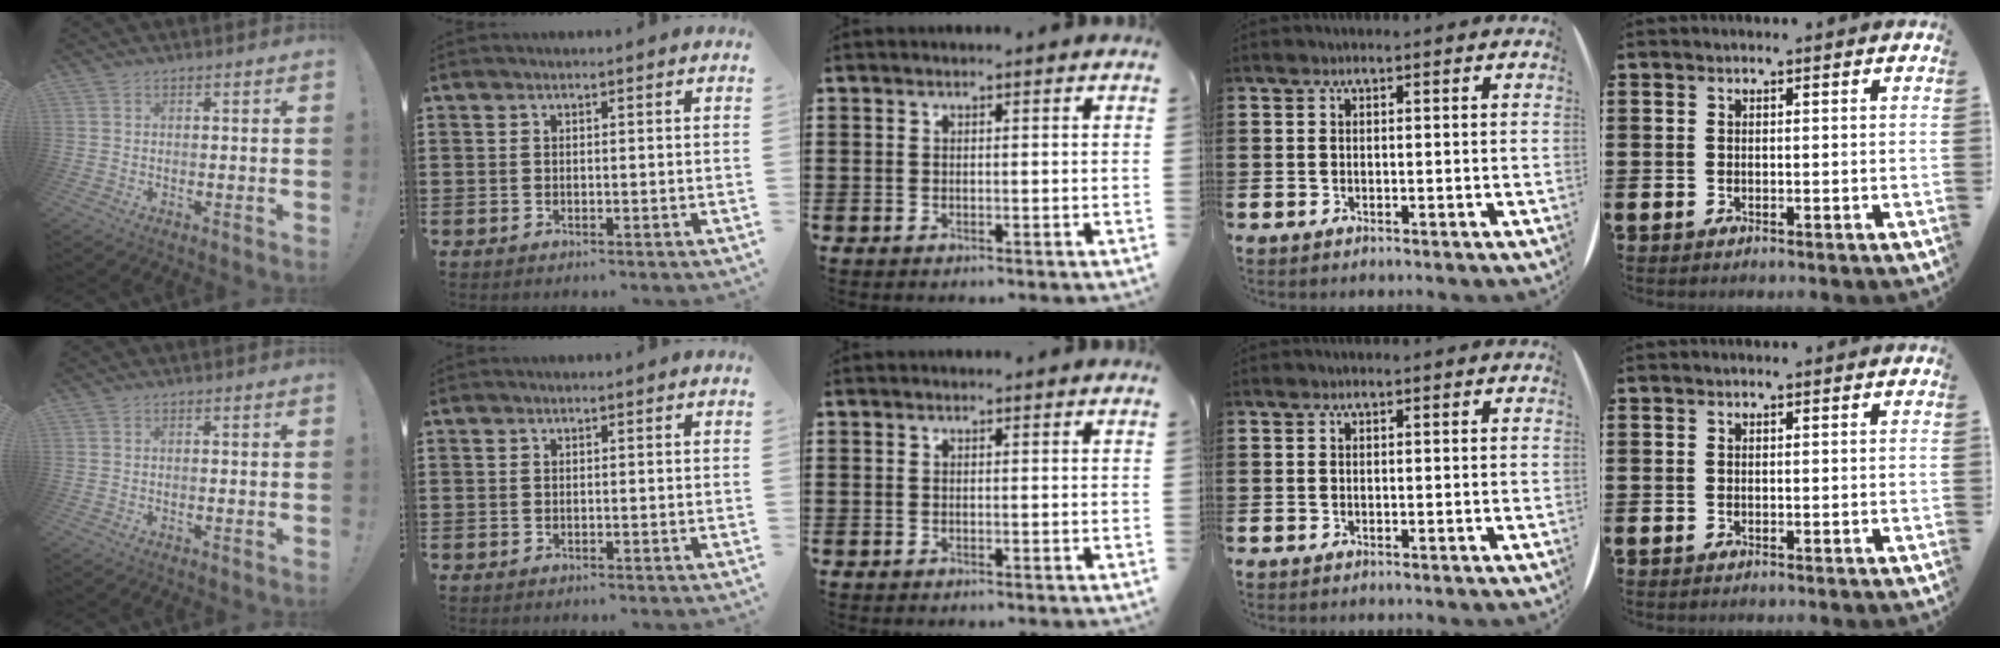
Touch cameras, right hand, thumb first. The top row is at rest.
{}